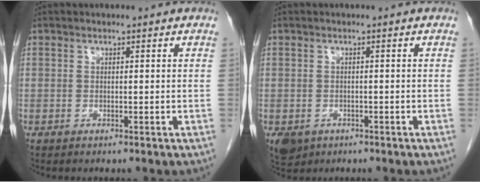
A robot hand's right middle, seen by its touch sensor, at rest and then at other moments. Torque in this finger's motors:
{"motor_torque": [0.52, -0.30, 0.01, 0.01]}